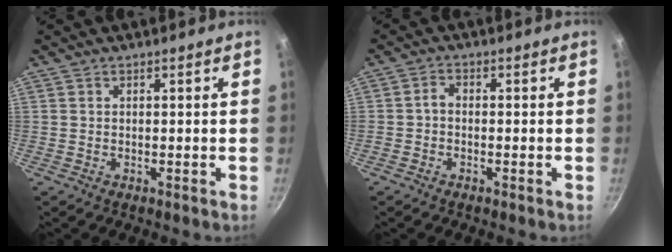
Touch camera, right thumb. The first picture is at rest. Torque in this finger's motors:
{"motor_torque": [0.21, 0.34, 0.51, 0.18, -0.02]}